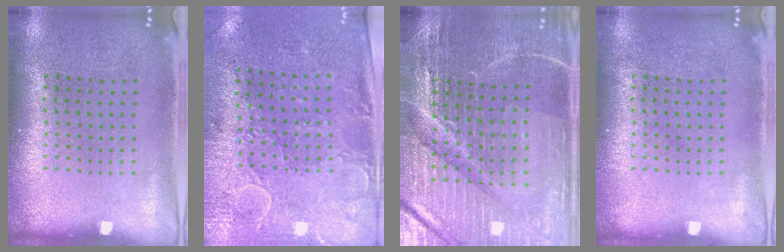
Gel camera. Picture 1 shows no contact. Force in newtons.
{"total": 2.9, "press": 2.4, "slide": 1.7}
{"total": 4.3, "press": 4.2, "slide": 1.1}
{"total": 0.0}